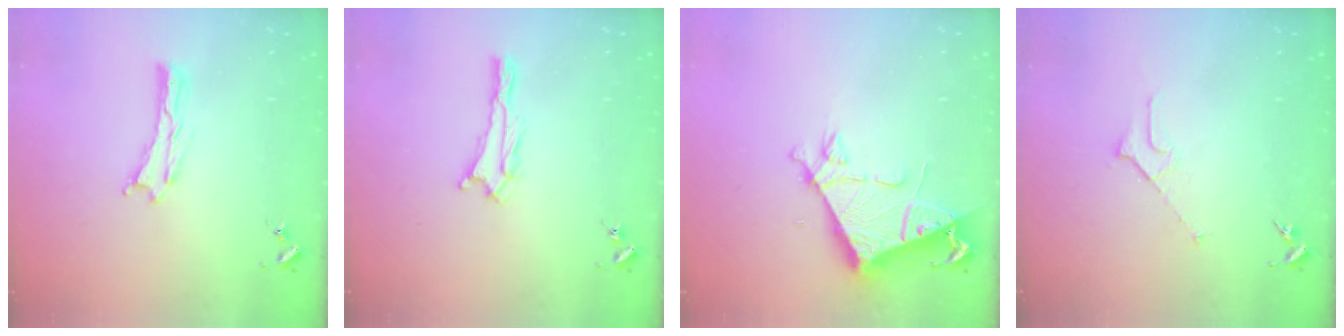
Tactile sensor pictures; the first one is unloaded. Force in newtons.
{"total": 0.7, "press": 0.7, "slide": 0.1}
{"total": 7.1, "press": 7.1, "slide": 0.6}
{"total": 2.3, "press": 2.3, "slide": 0.2}